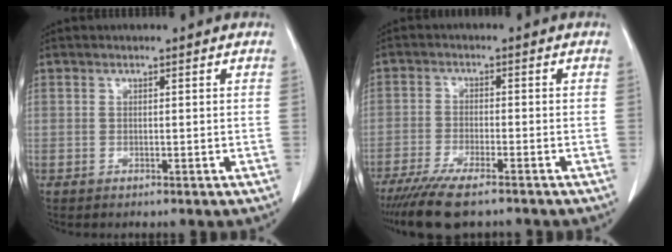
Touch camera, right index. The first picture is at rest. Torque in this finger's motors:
{"motor_torque": [1.08, -1.04, 0.22, 0.10]}